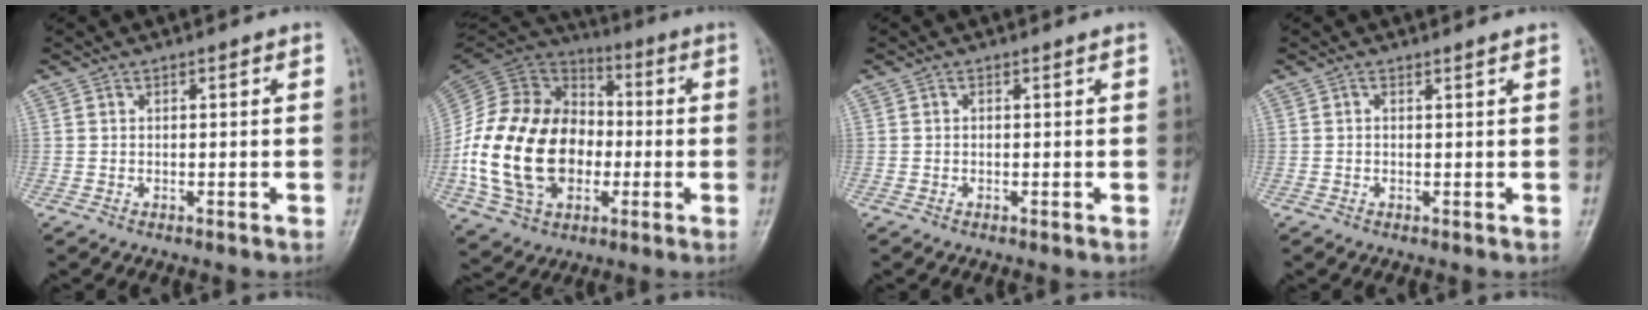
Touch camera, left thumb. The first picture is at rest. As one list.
[{"total": 24.8, "force": [-3.3, 18.0, 16.6], "torque": [-0.312, 0.023, -0.051]}, {"total": 0.0}, {"total": 0.8, "force": [0.6, -0.1, 0.6], "torque": [-0.016, 0.008, 0.013]}]